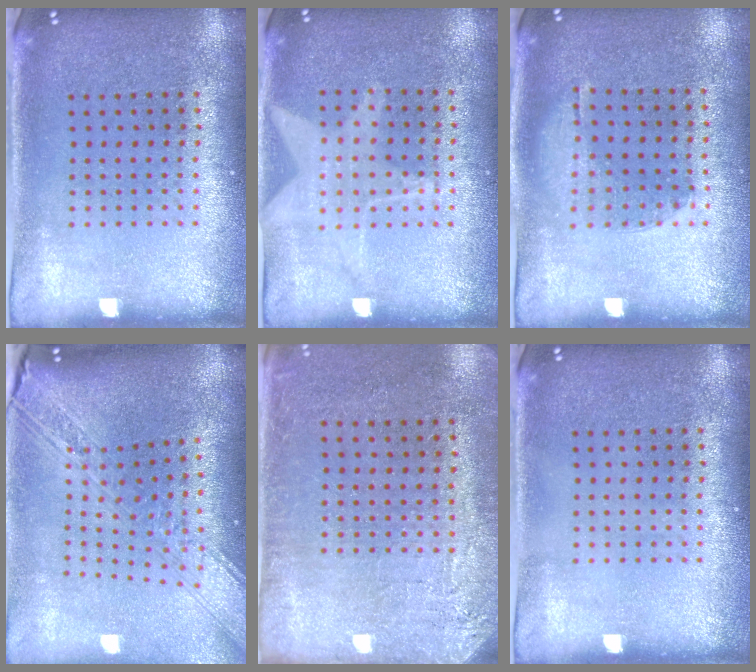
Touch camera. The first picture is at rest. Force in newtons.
{"total": 1.1, "press": 1.0, "slide": 0.4}
{"total": 1.1, "press": 0.8, "slide": 0.8}
{"total": 3.3, "press": 2.5, "slide": 2.1}
{"total": 2.7, "press": 2.4, "slide": 1.3}
{"total": 0.0}